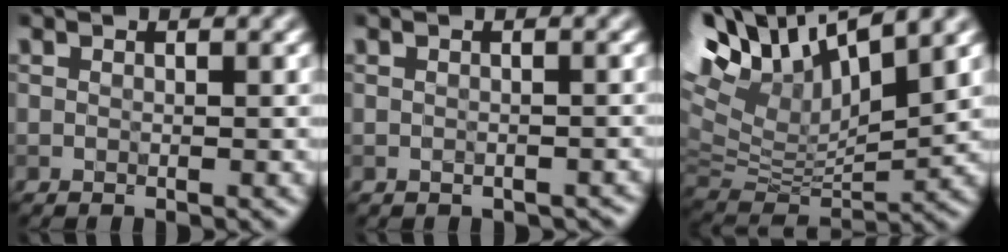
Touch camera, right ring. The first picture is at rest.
{"total": 0.9, "force": [-0.6, 0.6, 0.2], "torque": [-0.003, -0.006, -0.008]}
{"total": 13.8, "force": [8.0, 5.9, 9.6], "torque": [-0.215, 0.028, 0.148]}